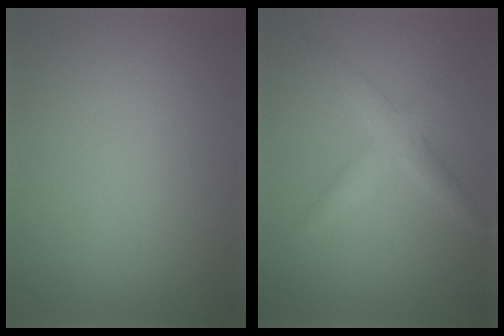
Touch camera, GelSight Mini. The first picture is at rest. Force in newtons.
{"total": 2.8, "press": 2.8, "slide": 0.1}